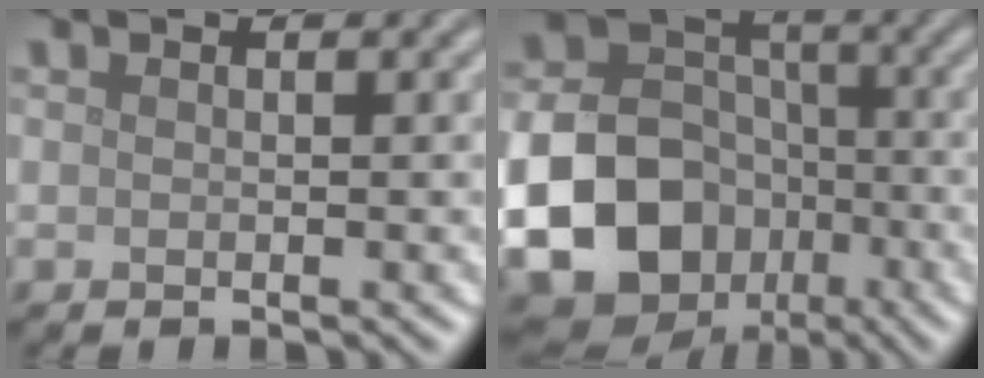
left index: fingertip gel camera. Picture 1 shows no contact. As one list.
[{"total": 21.3, "force": [-7.7, 18.5, 7.4], "torque": [-0.176, -0.069, -0.153]}]